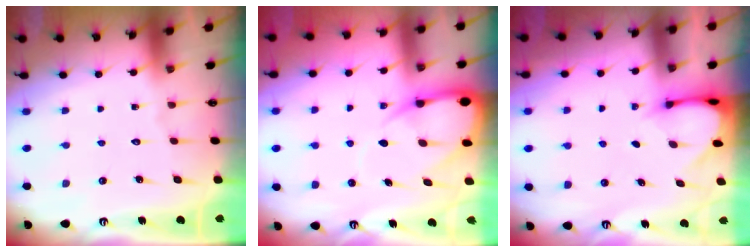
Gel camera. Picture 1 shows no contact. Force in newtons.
{"total": 9.8, "press": 9.8, "slide": 1.1}
{"total": 2.8, "press": 2.8, "slide": 0.2}